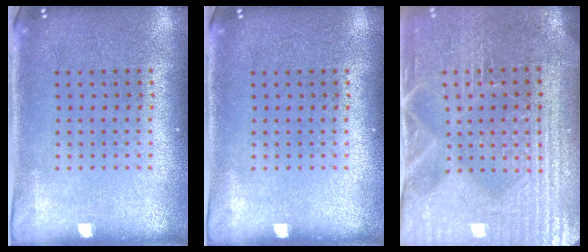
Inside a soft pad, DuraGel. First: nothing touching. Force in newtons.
{"total": 0.0}
{"total": 4.1, "press": 3.8, "slide": 1.6}